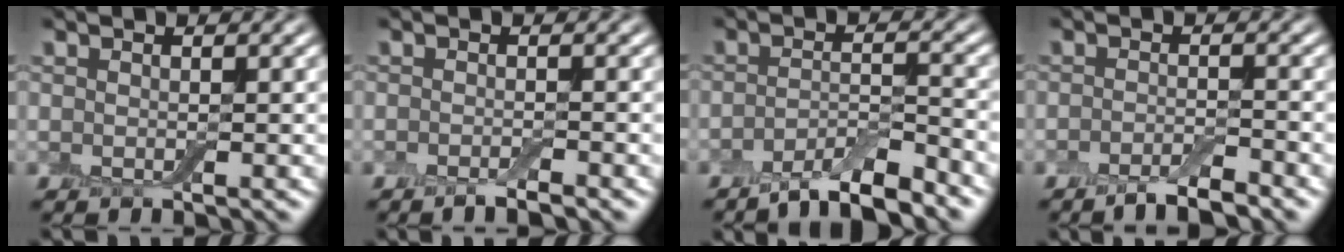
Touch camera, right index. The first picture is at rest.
{"total": 1.5, "force": [-1.2, 0.1, 0.9], "torque": [-0.014, 0.000, -0.022]}
{"total": 4.9, "force": [-3.9, 0.9, 2.8], "torque": [-0.046, 0.001, -0.069]}
{"total": 2.9, "force": [-2.3, 0.6, 1.7], "torque": [-0.029, 0.002, -0.042]}